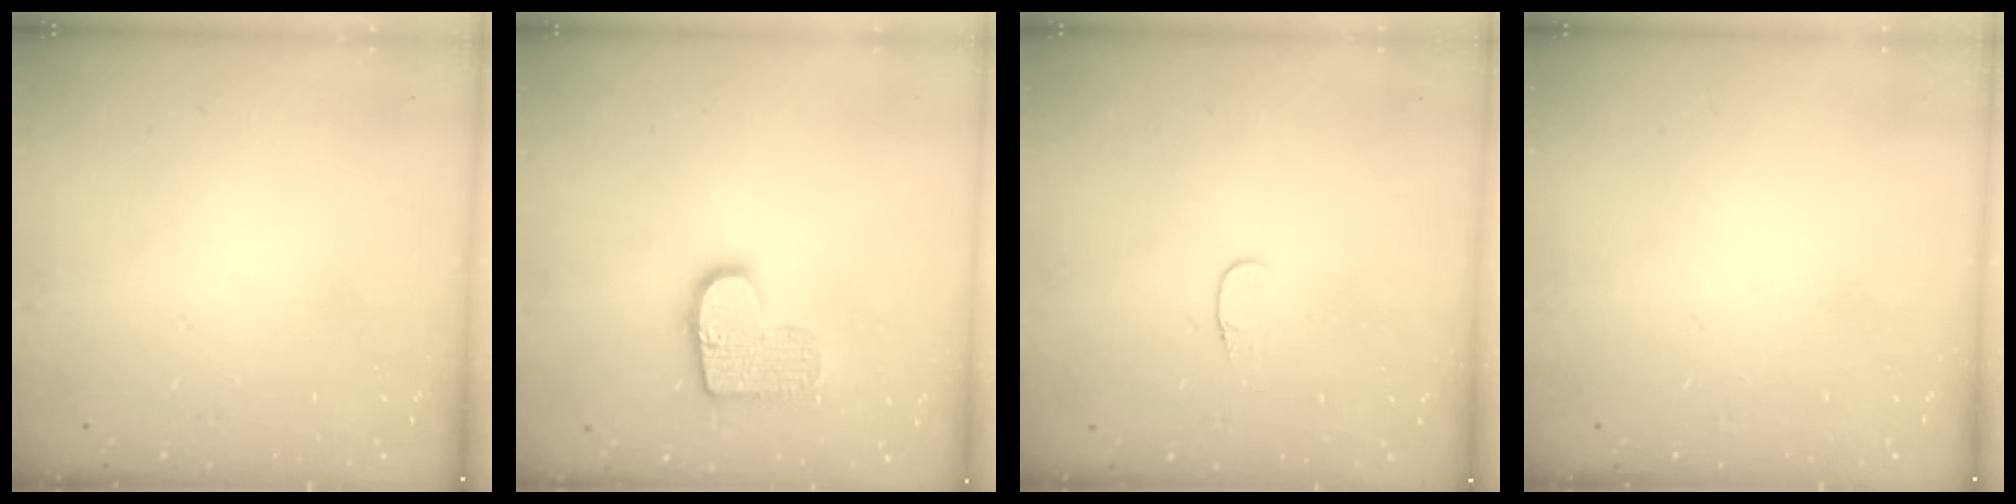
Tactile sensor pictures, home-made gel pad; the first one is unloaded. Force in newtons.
{"total": 12.5, "press": 12.5, "slide": 0.7}
{"total": 3.4, "press": 3.3, "slide": 0.4}
{"total": 0.0}